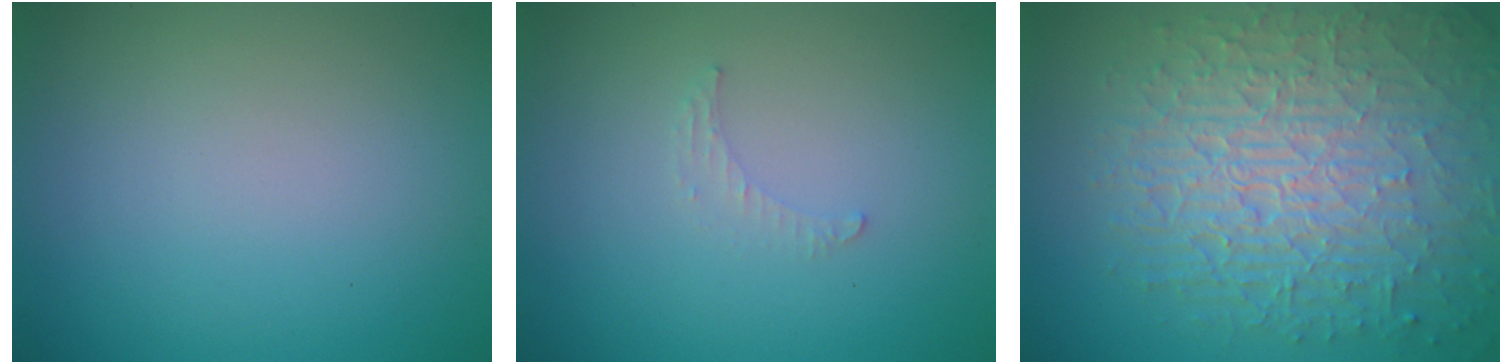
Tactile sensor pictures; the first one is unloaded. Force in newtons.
{"total": 0.8, "press": 0.8, "slide": 0.3}
{"total": 10.1, "press": 6.6, "slide": 7.7}